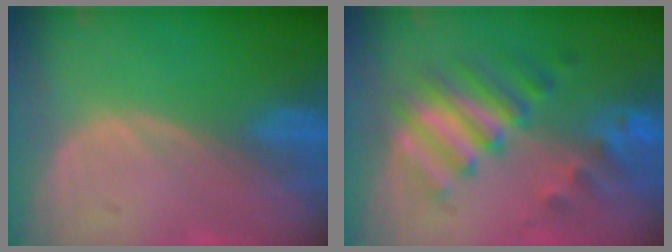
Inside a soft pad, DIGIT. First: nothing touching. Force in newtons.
{"total": 8.5, "press": 7.9, "slide": 3.0}